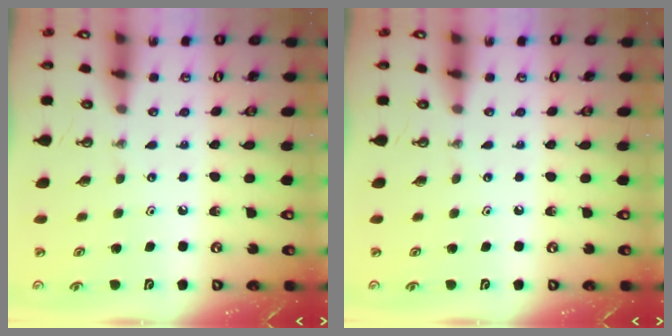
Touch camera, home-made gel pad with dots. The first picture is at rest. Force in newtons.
{"total": 0.0}